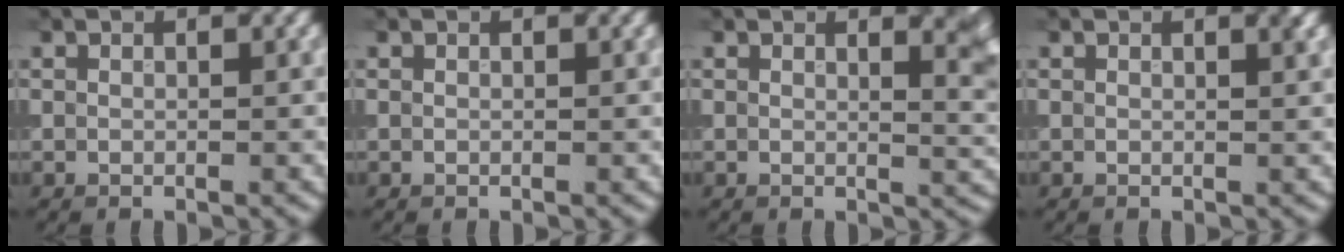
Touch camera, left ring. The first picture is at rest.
{"total": 0.0}
{"total": 3.6, "force": [1.8, 1.2, 2.8], "torque": [-0.018, -0.001, 0.022]}
{"total": 0.8, "force": [0.5, 0.1, 0.6], "torque": [-0.004, 0.000, 0.007]}